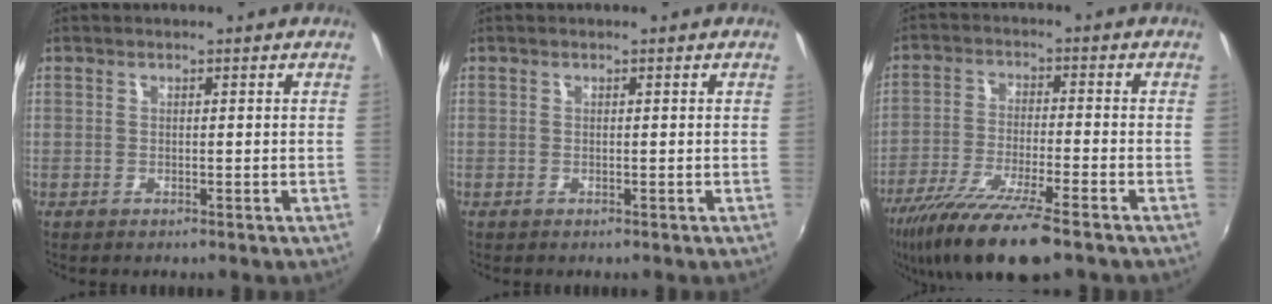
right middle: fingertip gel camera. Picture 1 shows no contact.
{"total": 0.0}
{"total": 14.8, "force": [-10.8, 1.7, 10.0], "torque": [-0.206, -0.043, -0.189]}